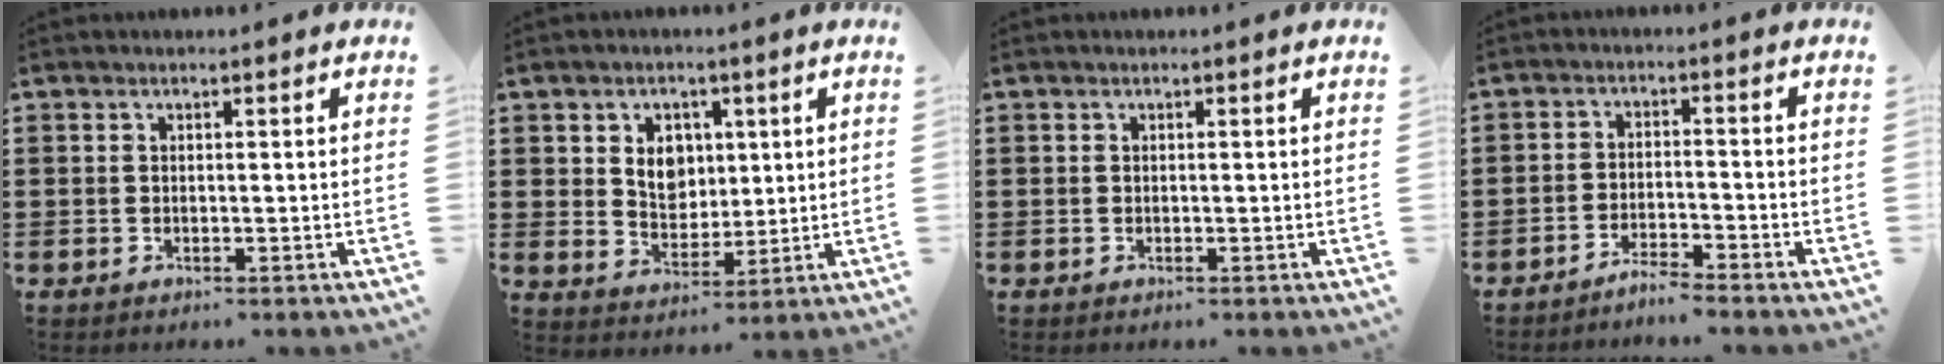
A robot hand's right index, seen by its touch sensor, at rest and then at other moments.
{"total": 5.4, "force": [1.7, 4.5, 2.4], "torque": [-0.051, 0.009, 0.026]}
{"total": 0.0}
{"total": 2.8, "force": [-2.7, -0.2, 0.3], "torque": [-0.009, 0.003, -0.056]}